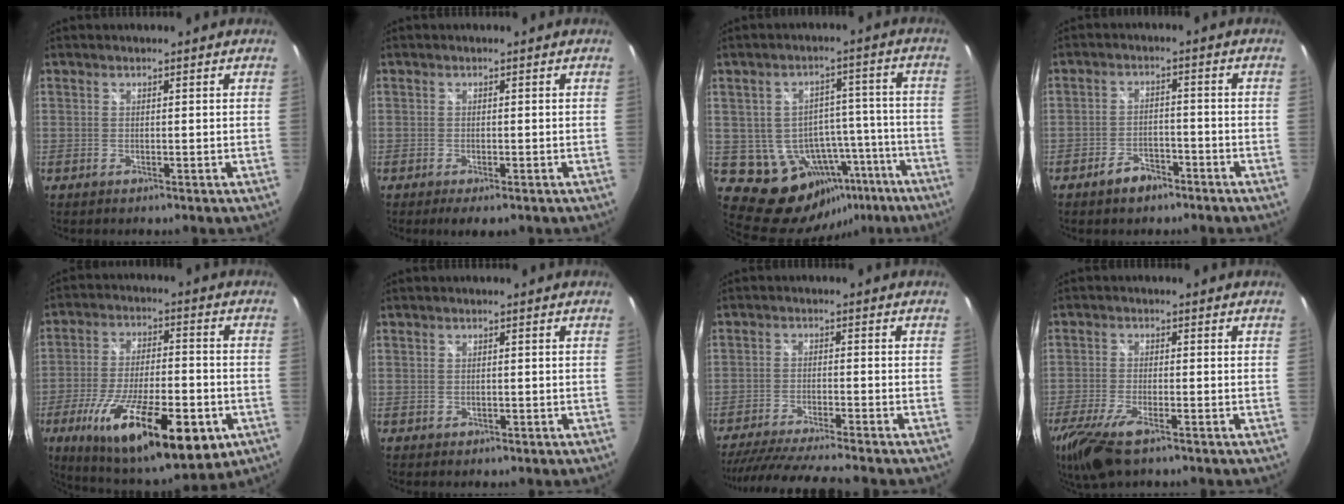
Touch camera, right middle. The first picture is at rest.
{"total": 2.9, "force": [-1.9, 1.0, 1.9], "torque": [-0.037, -0.012, -0.029]}
{"total": 15.4, "force": [-8.0, 11.5, 6.3], "torque": [-0.108, 0.040, -0.063]}
{"total": 4.9, "force": [-3.7, 2.5, 2.1], "torque": [-0.050, 0.010, -0.050]}
{"total": 23.7, "force": [-10.7, 7.2, 19.8], "torque": [-0.356, -0.052, -0.160]}
{"total": 0.7, "force": [-0.3, 0.6, 0.2], "torque": [-0.001, 0.000, -0.002]}
{"total": 14.1, "force": [-12.5, 0.3, 6.6], "torque": [-0.140, -0.018, -0.204]}
{"total": 10.4, "force": [-6.8, 3.3, 7.2], "torque": [-0.176, -0.038, -0.131]}